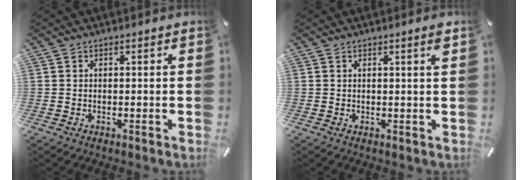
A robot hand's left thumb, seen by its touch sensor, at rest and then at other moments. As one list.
[{"total": 1.9, "force": [0.8, 0.1, 1.7], "torque": [-0.028, -0.003, 0.011]}]